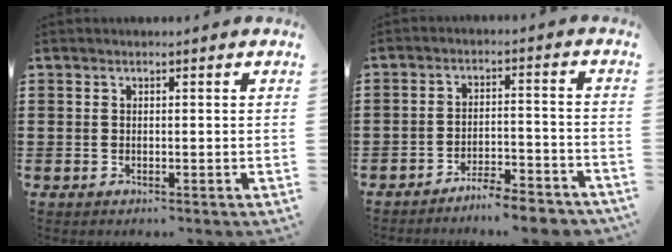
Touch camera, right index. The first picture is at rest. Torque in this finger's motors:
{"motor_torque": [2.14, 0.00, 0.21, 0.09]}